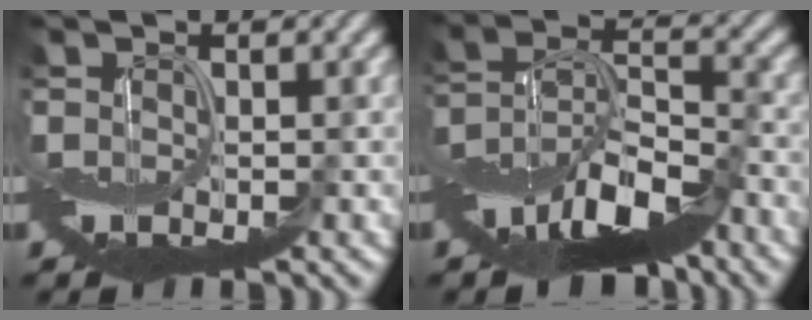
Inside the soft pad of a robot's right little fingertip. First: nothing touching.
{"total": 9.5, "force": [-6.3, 3.5, 6.2], "torque": [-0.102, 0.001, -0.124]}